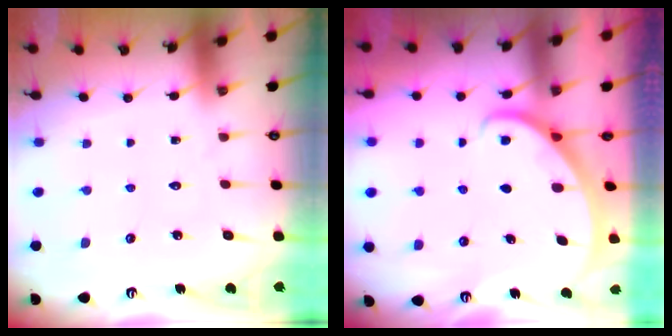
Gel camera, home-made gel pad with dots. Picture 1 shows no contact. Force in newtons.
{"total": 2.3, "press": 2.3, "slide": 0.2}